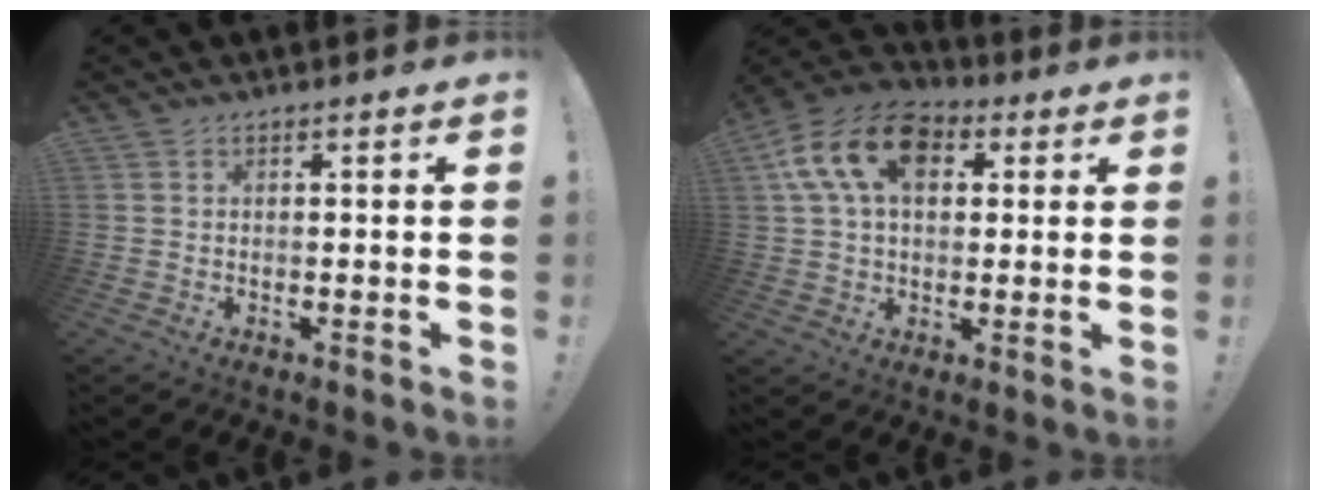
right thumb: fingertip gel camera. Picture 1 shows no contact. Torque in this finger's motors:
{"motor_torque": [1.53, 3.06, 1.41, -0.11, 0.11]}